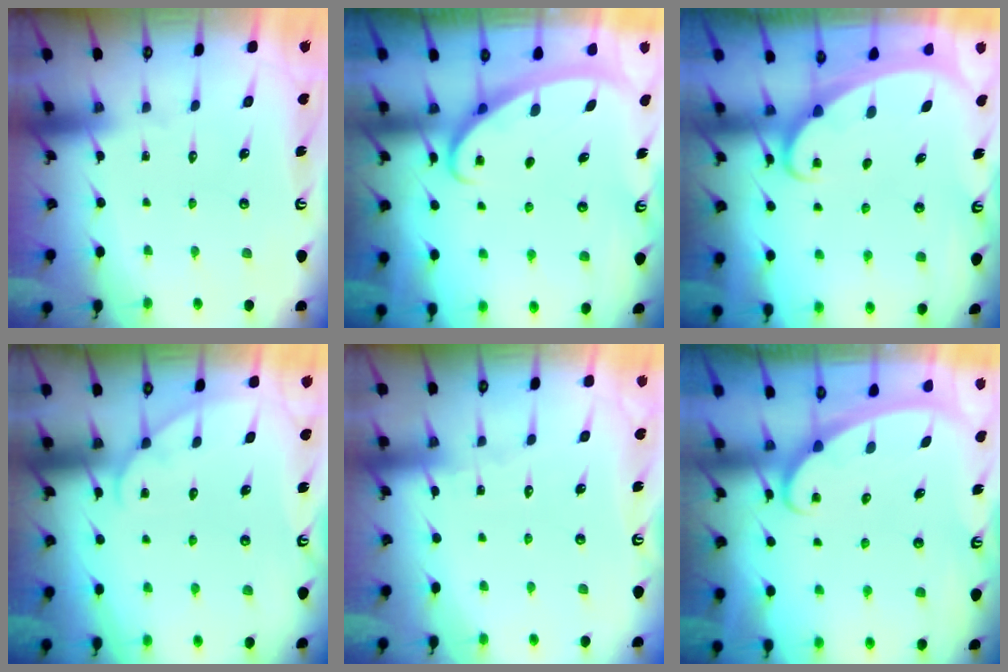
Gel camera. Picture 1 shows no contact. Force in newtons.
{"total": 2.6, "press": 2.5, "slide": 0.4}
{"total": 1.9, "press": 1.9, "slide": 0.2}
{"total": 4.3, "press": 4.3, "slide": 0.4}
{"total": 3.6, "press": 3.5, "slide": 0.4}
{"total": 2.4, "press": 2.3, "slide": 0.3}